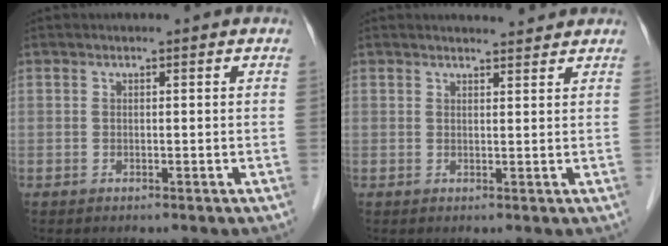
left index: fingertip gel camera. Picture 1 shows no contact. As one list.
[{"total": 3.0, "force": [3.0, 0.3, 0.5], "torque": [-0.013, 0.002, 0.036]}]